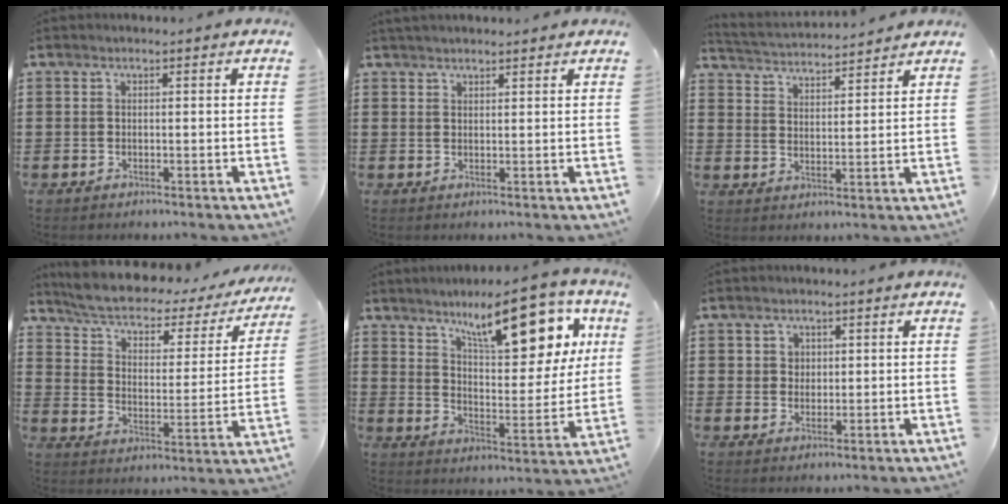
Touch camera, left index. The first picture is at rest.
{"total": 1.7, "force": [1.6, 0.3, 0.4], "torque": [-0.010, 0.002, 0.032]}
{"total": 3.0, "force": [3.0, -0.2, -0.2], "torque": [-0.013, -0.022, 0.048]}
{"total": 4.7, "force": [3.6, 1.5, 2.5], "torque": [-0.069, -0.025, 0.055]}
{"total": 15.2, "force": [9.3, 4.8, 11.1], "torque": [-0.178, -0.036, 0.151]}
{"total": 2.2, "force": [1.0, 1.9, 0.2], "torque": [-0.011, 0.007, 0.019]}